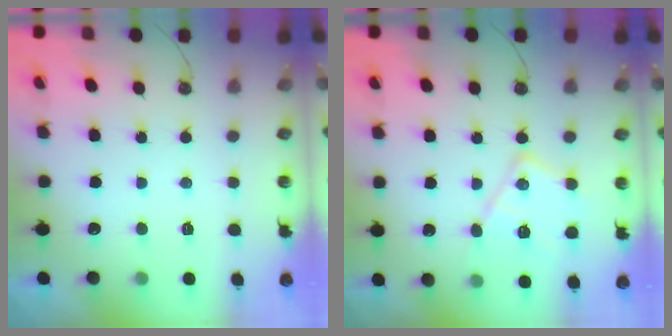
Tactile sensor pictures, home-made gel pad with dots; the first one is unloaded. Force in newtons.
{"total": 12.4, "press": 12.3, "slide": 0.9}